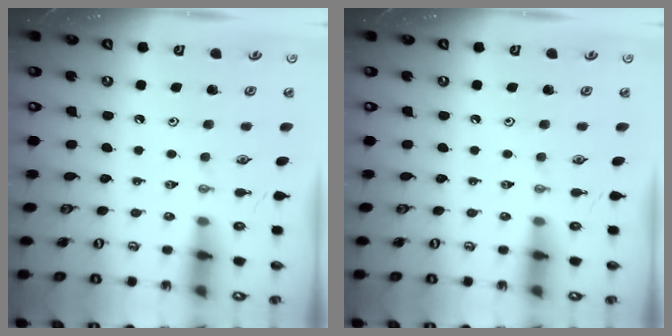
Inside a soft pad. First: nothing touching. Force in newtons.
{"total": 0.0}